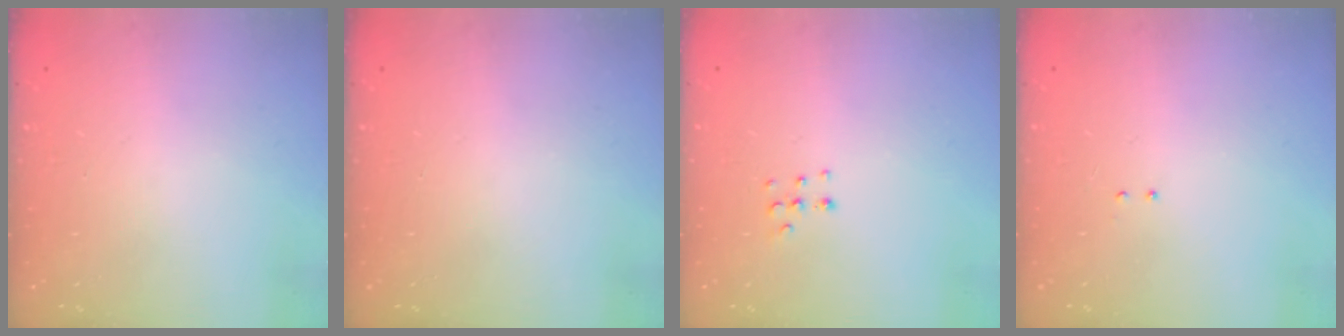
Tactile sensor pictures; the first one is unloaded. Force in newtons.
{"total": 0.0}
{"total": 4.3, "press": 4.2, "slide": 1.1}
{"total": 2.1, "press": 2.0, "slide": 0.6}